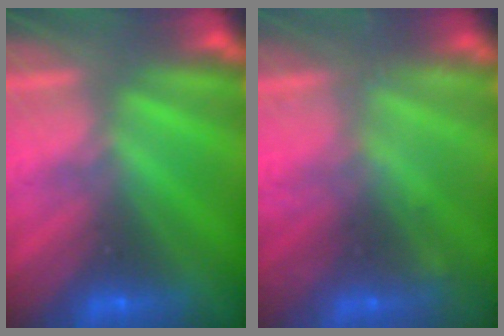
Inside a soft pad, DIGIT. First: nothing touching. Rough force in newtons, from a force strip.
{"total": 2.2}